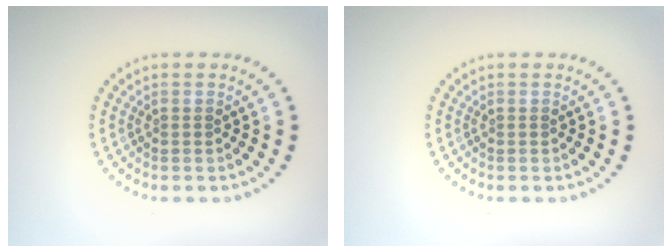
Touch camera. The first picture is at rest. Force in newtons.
{"total": 0.0}